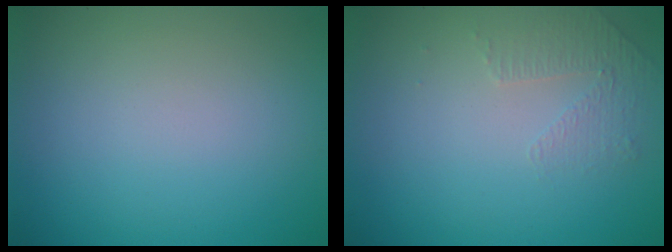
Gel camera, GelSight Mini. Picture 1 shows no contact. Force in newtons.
{"total": 1.4, "press": 0.8, "slide": 1.1}